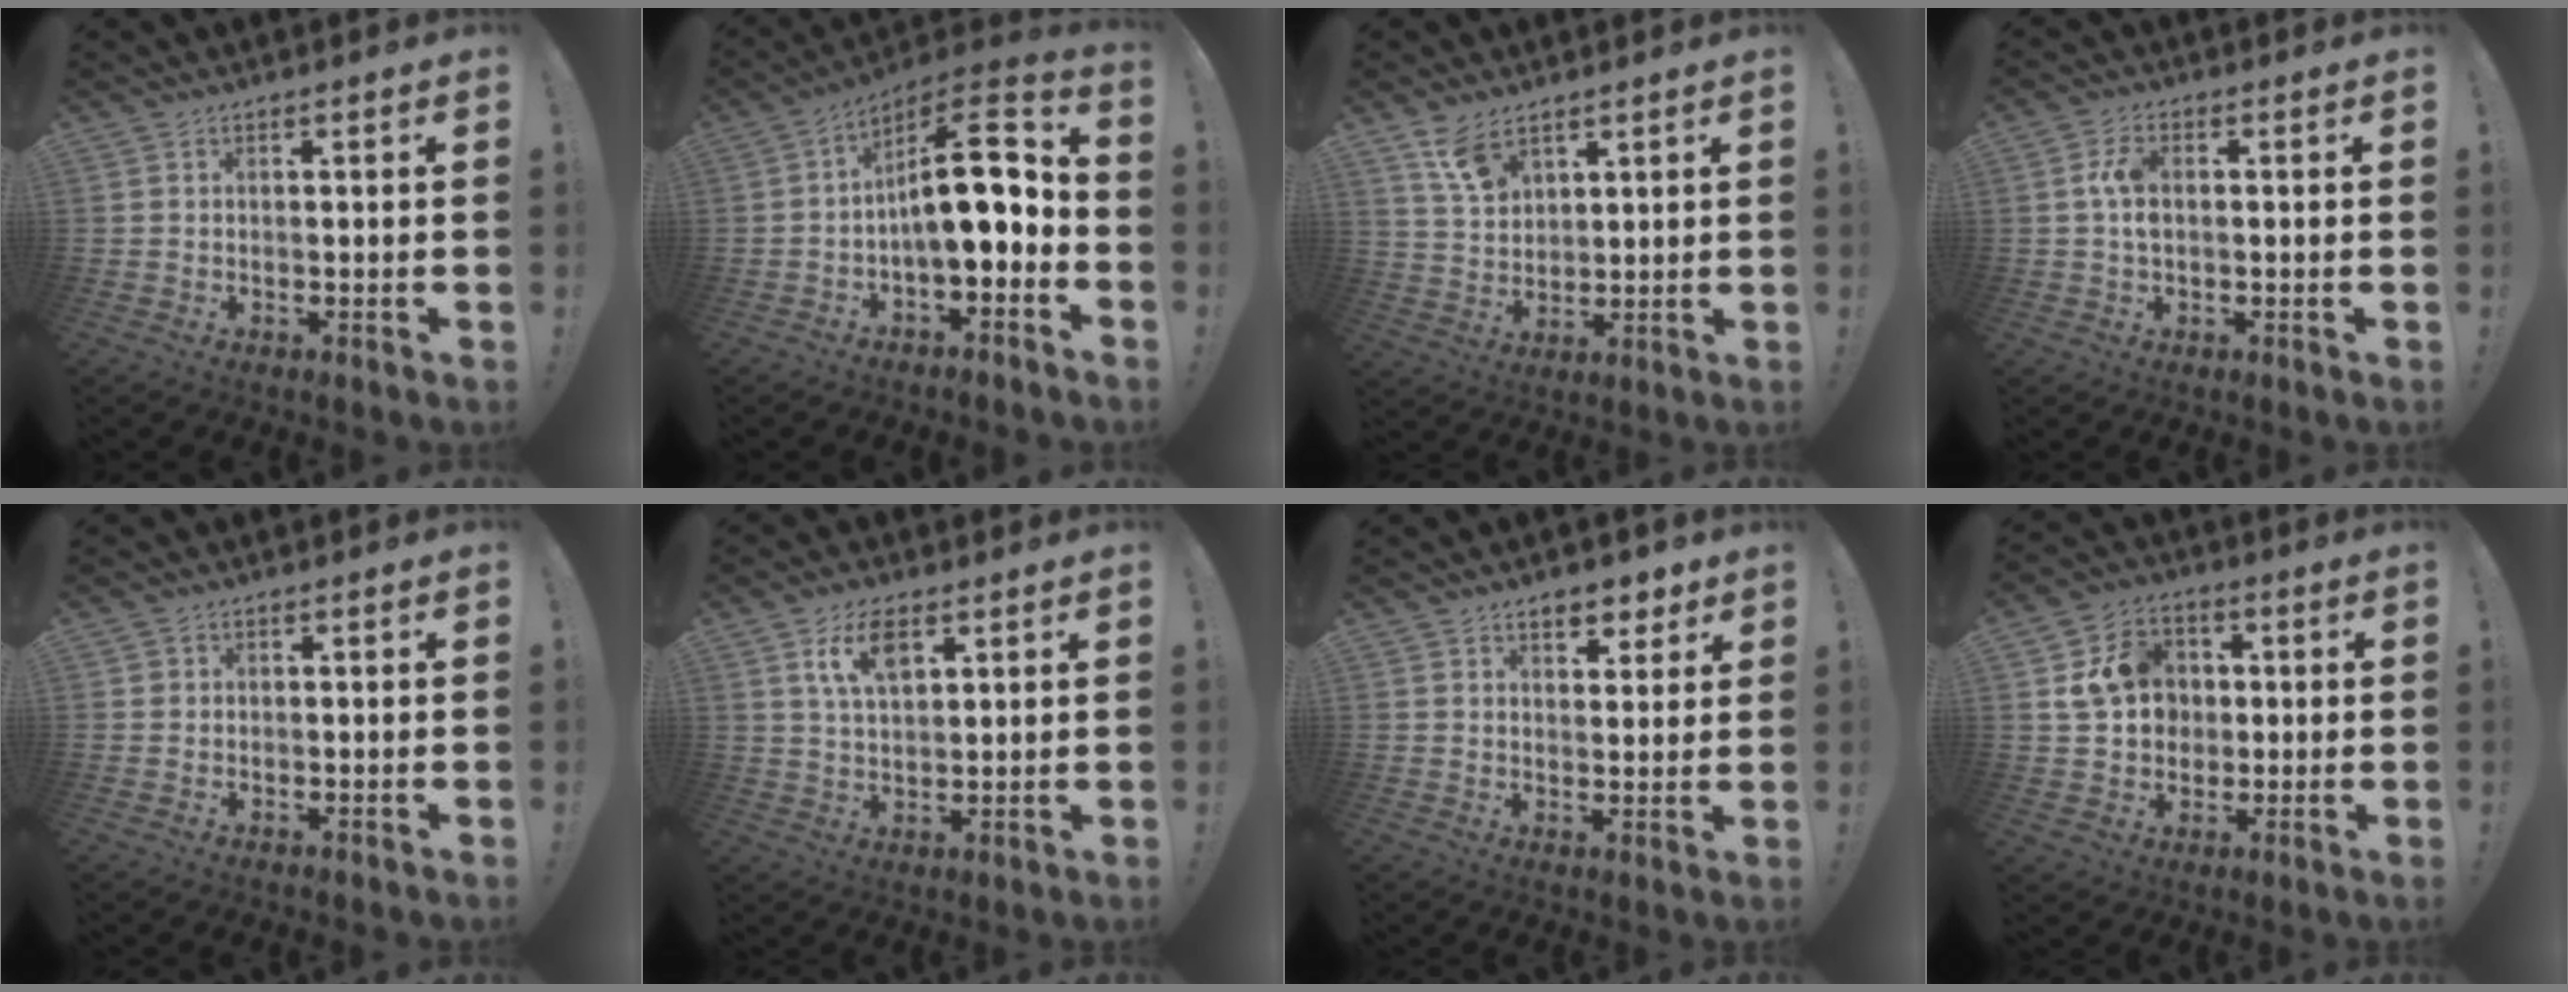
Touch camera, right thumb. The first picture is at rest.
{"total": 15.4, "force": [-0.1, 6.1, 14.2], "torque": [-0.210, -0.005, 0.000]}
{"total": 8.1, "force": [5.7, 4.2, 4.0], "torque": [-0.065, -0.034, 0.108]}
{"total": 5.6, "force": [0.5, 3.3, 4.4], "torque": [-0.091, 0.010, 0.010]}
{"total": 0.7, "force": [0.3, 0.7, 0.0], "torque": [-0.001, 0.000, 0.005]}
{"total": 8.5, "force": [4.2, 4.2, 6.1], "torque": [-0.112, -0.002, 0.075]}
{"total": 6.3, "force": [4.5, 3.6, 2.6], "torque": [-0.023, -0.025, 0.078]}
{"total": 13.2, "force": [2.6, 11.4, 6.1], "torque": [-0.100, 0.005, 0.061]}